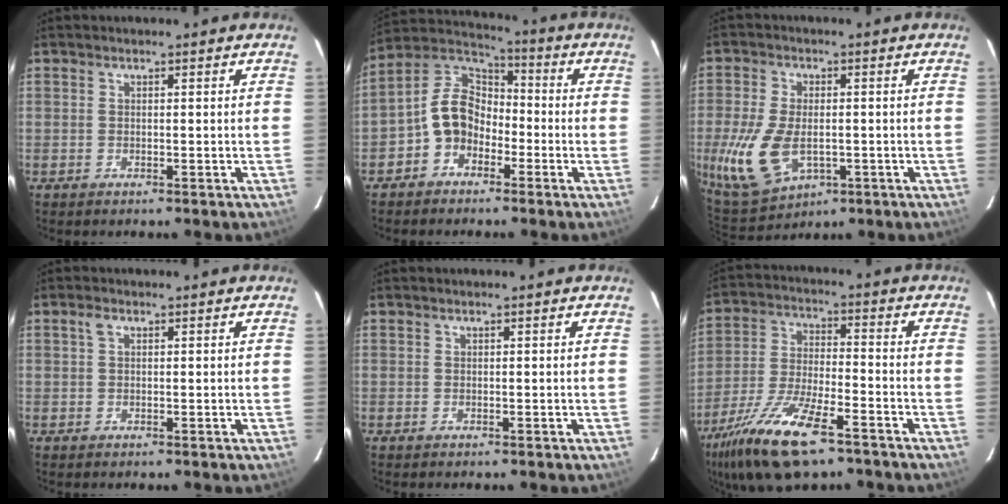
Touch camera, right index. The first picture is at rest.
{"total": 9.4, "force": [-4.1, 7.0, 4.7], "torque": [-0.099, 0.028, -0.080]}
{"total": 13.0, "force": [-2.5, 8.0, 9.9], "torque": [-0.223, -0.016, -0.033]}
{"total": 1.3, "force": [0.6, 0.8, 0.9], "torque": [-0.020, 0.005, 0.009]}
{"total": 0.0}
{"total": 16.8, "force": [-11.0, 5.3, 11.4], "torque": [-0.243, -0.038, -0.206]}